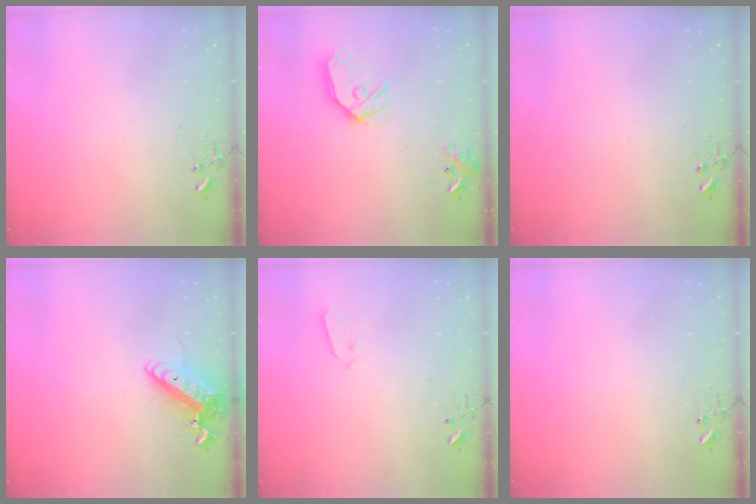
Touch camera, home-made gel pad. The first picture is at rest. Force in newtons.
{"total": 14.0, "press": 13.8, "slide": 1.9}
{"total": 0.0}
{"total": 14.1, "press": 13.9, "slide": 2.6}
{"total": 3.5, "press": 3.5, "slide": 0.2}
{"total": 0.0}